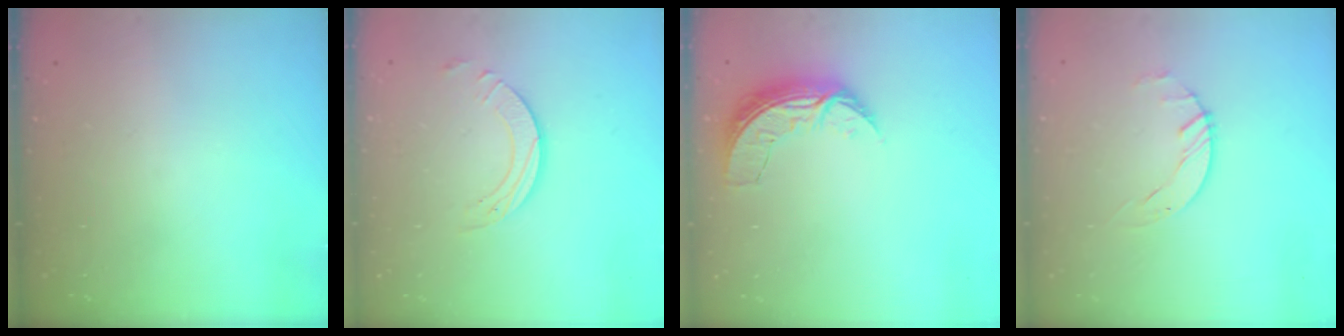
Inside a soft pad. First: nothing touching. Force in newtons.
{"total": 4.3, "press": 4.3, "slide": 0.1}
{"total": 7.3, "press": 7.3, "slide": 0.4}
{"total": 1.4, "press": 1.4, "slide": 0.2}